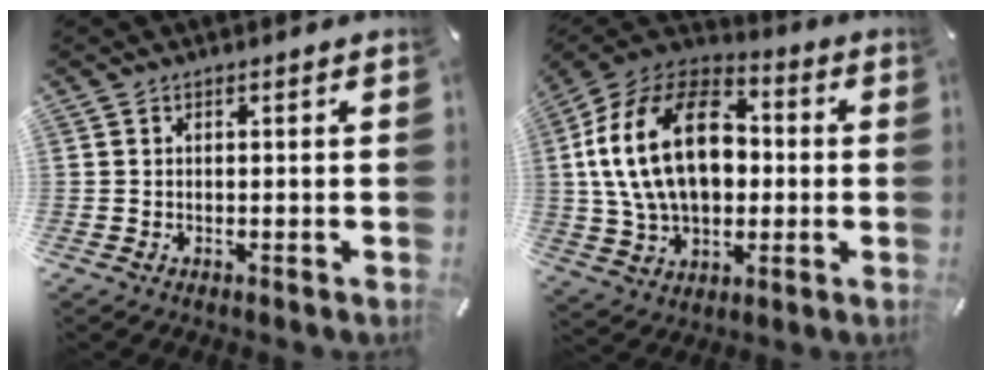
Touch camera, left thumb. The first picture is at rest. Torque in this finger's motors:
{"motor_torque": [1.45, 1.52, 1.75, -1.02, 1.05]}